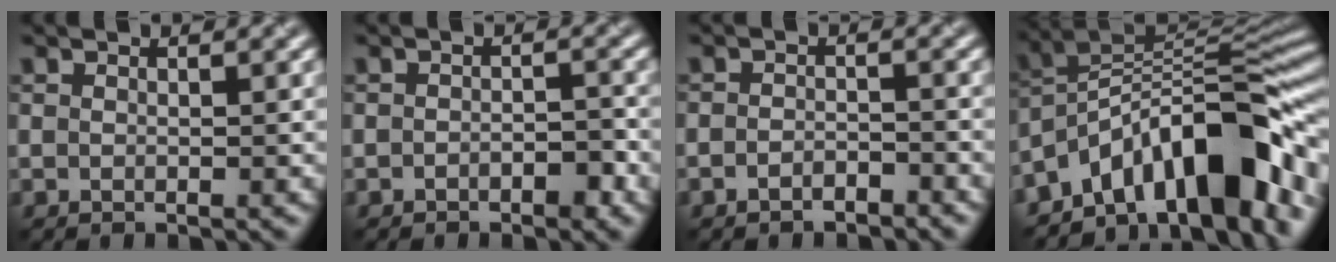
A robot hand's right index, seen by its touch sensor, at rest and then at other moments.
{"total": 1.4, "force": [-1.1, 0.6, 0.8], "torque": [-0.011, 0.003, -0.017]}
{"total": 1.5, "force": [-1.3, 0.4, 0.5], "torque": [-0.007, 0.004, -0.028]}
{"total": 12.2, "force": [-7.0, 5.0, 8.6], "torque": [-0.113, 0.027, -0.129]}